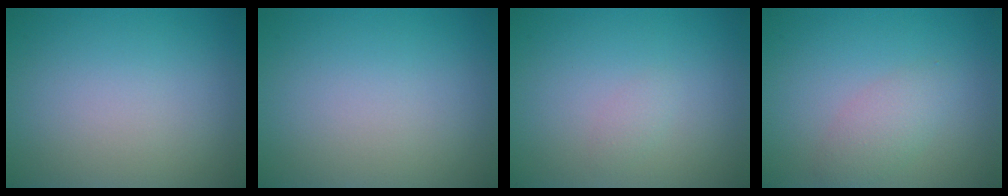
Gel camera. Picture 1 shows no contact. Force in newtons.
{"total": 0.0}
{"total": 0.7, "press": 0.7, "slide": 0.0}
{"total": 2.2, "press": 2.2, "slide": 0.1}